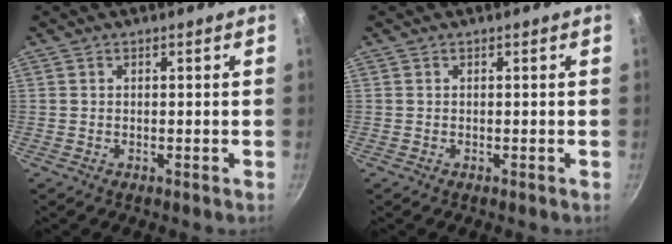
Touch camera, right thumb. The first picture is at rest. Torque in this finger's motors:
{"motor_torque": [-0.07, -0.07, -0.20, 0.28, 0.00]}